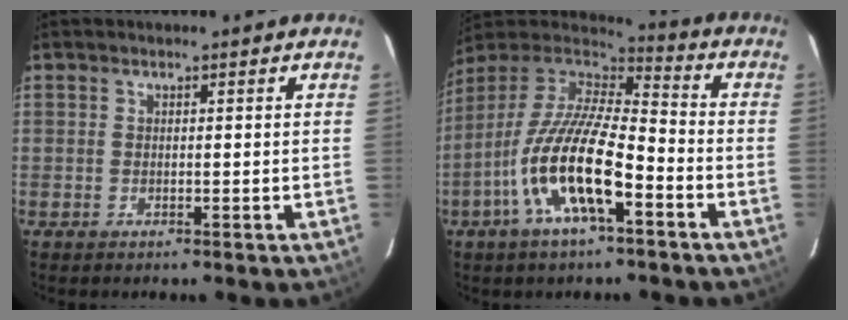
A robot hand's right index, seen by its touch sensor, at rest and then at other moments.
{"total": 17.7, "force": [-7.4, 5.1, 15.2], "torque": [-0.297, -0.019, -0.145]}